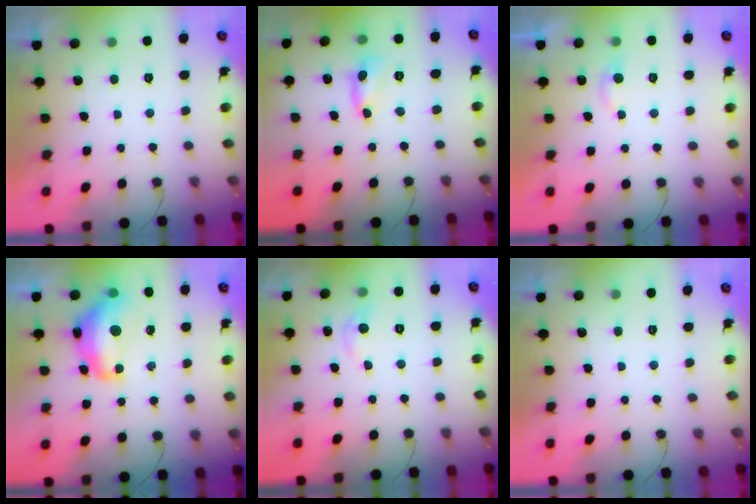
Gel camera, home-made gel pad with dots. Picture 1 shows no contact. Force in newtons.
{"total": 3.2, "press": 3.2, "slide": 0.2}
{"total": 3.7, "press": 3.7, "slide": 0.5}
{"total": 14.4, "press": 14.3, "slide": 0.9}
{"total": 5.5, "press": 5.5, "slide": 0.8}
{"total": 0.0}